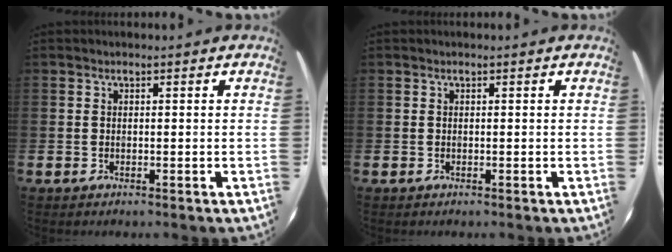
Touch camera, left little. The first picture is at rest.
{"total": 0.0}